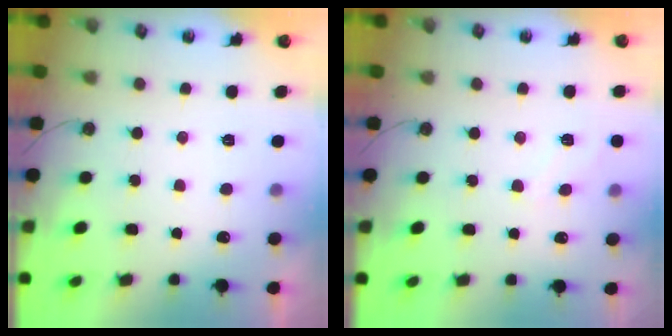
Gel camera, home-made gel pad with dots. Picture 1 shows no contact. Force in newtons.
{"total": 4.5, "press": 4.5, "slide": 0.5}